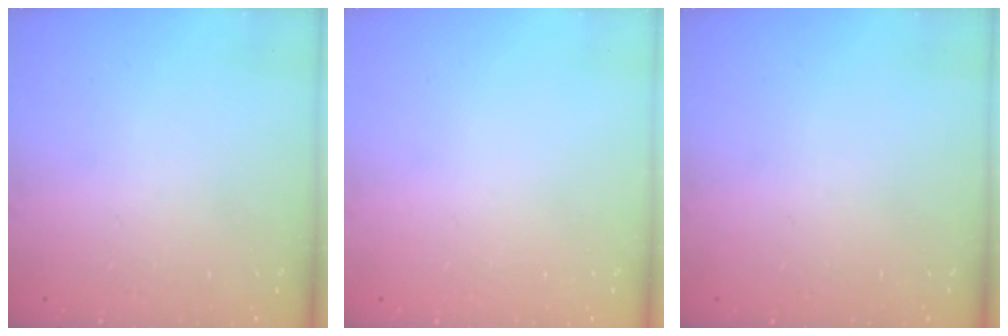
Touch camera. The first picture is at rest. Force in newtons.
{"total": 0.0}
{"total": 0.0}